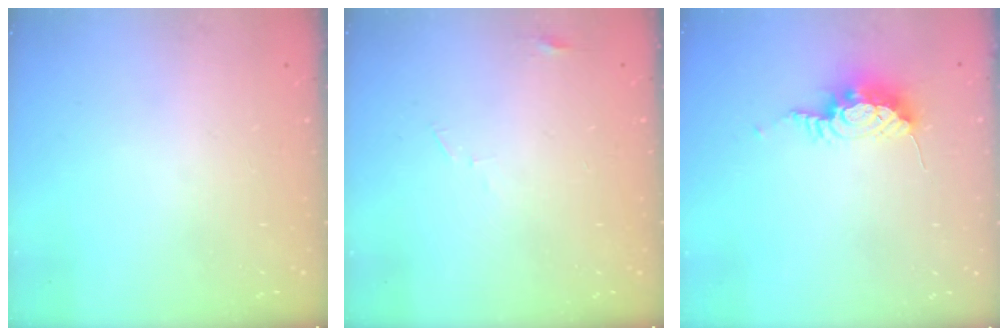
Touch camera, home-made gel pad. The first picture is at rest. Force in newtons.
{"total": 2.9, "press": 2.9, "slide": 0.2}
{"total": 9.6, "press": 9.5, "slide": 1.1}